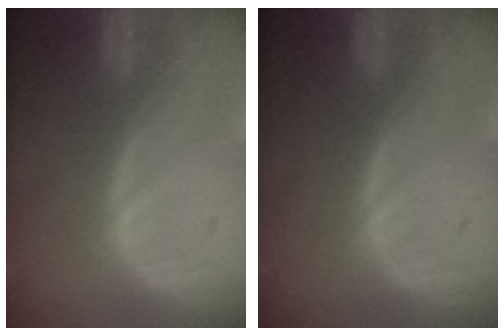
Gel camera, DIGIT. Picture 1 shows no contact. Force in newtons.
{"total": 0.0}